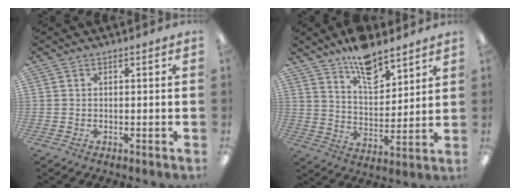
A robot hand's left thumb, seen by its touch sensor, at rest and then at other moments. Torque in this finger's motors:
{"motor_torque": [1.60, 1.12, 1.46, -1.31, 0.08]}